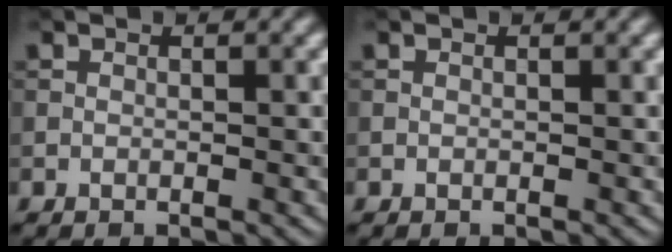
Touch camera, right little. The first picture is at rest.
{"total": 0.0}